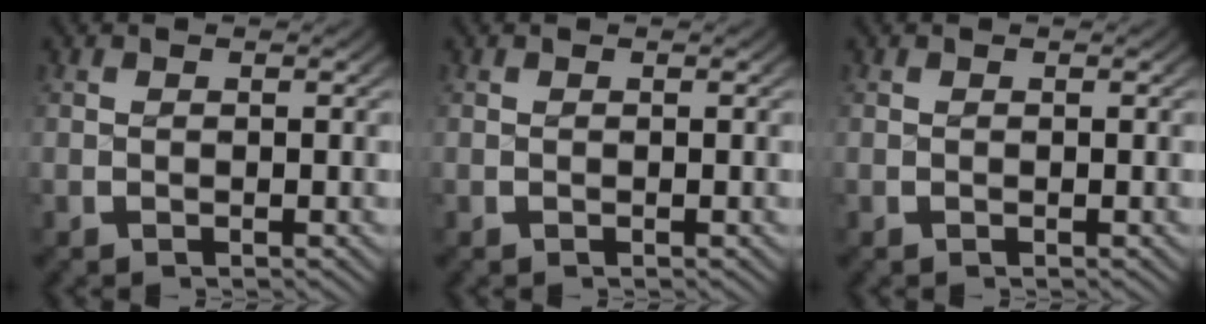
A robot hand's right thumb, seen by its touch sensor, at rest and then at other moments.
{"total": 0.0}
{"total": 0.0}